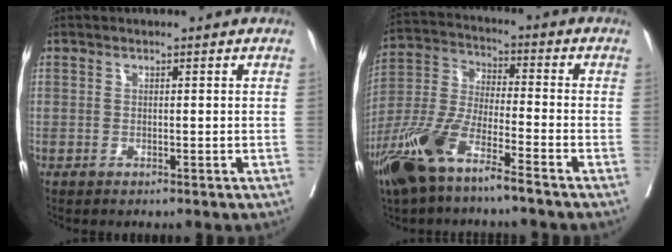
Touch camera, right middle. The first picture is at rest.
{"total": 12.6, "force": [-8.2, 2.3, 9.3], "torque": [-0.208, -0.019, -0.162]}